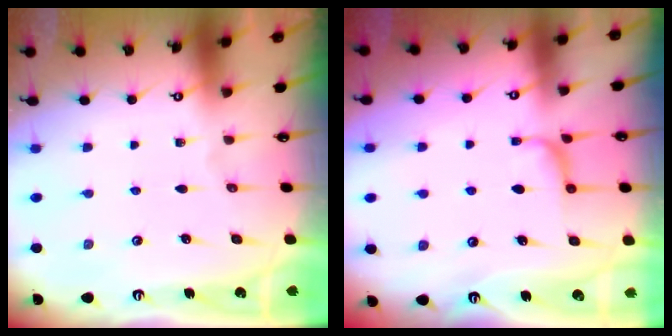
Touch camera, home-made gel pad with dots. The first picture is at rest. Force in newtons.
{"total": 1.2, "press": 0.8, "slide": 0.8}